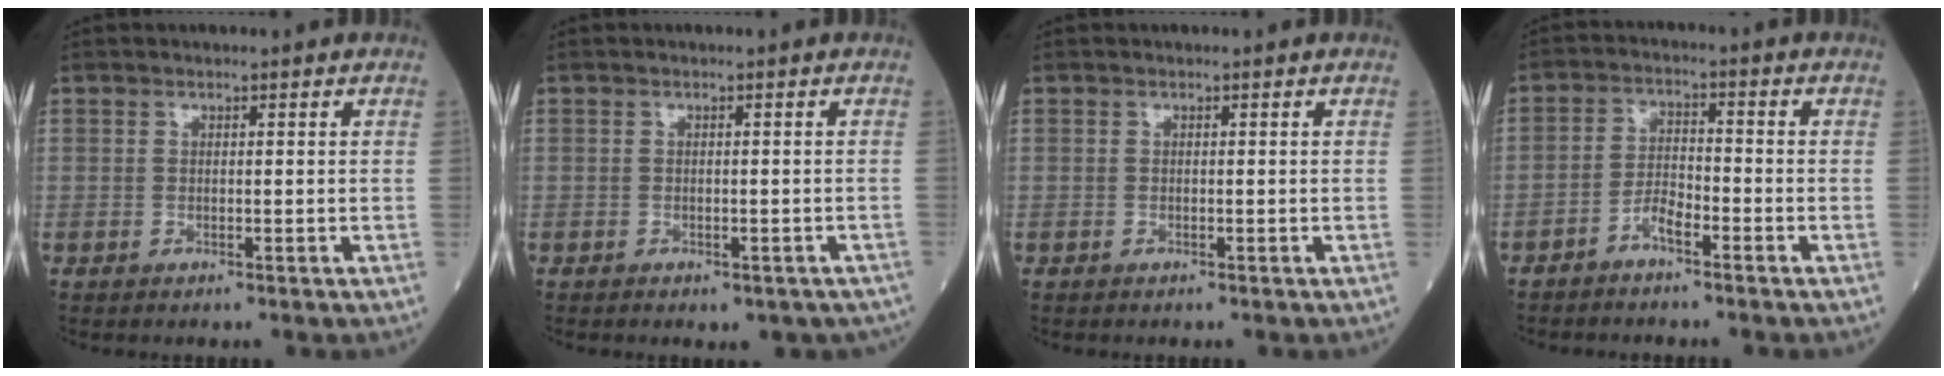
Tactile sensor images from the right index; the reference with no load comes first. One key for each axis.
{"total": 4.4, "fx": -3.3, "fy": 2.2, "fz": 1.9, "tx": -0.009, "ty": 0.003, "tz": -0.036}
{"total": 0.0}
{"total": 3.4, "fx": -2.5, "fy": 0.9, "fz": 2.1, "tx": -0.041, "ty": 0.007, "tz": -0.050}